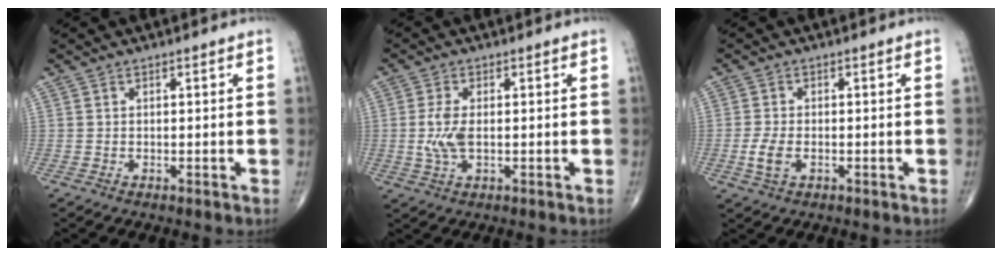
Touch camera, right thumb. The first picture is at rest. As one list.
[{"total": 4.9, "force": [-0.2, 2.3, 4.3], "torque": [-0.103, 0.000, -0.004]}, {"total": 3.8, "force": [-1.0, 2.1, 3.0], "torque": [-0.069, 0.000, -0.018]}]